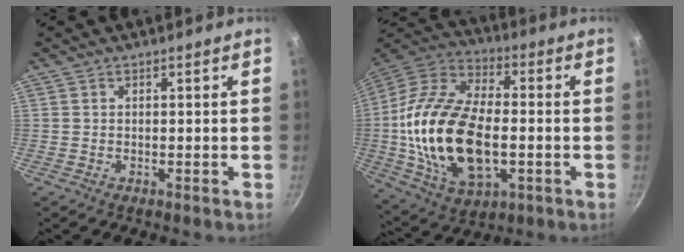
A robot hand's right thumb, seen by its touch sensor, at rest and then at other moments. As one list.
[{"total": 24.8, "force": [-2.4, 14.0, 20.3], "torque": [-0.390, 0.024, -0.042]}]